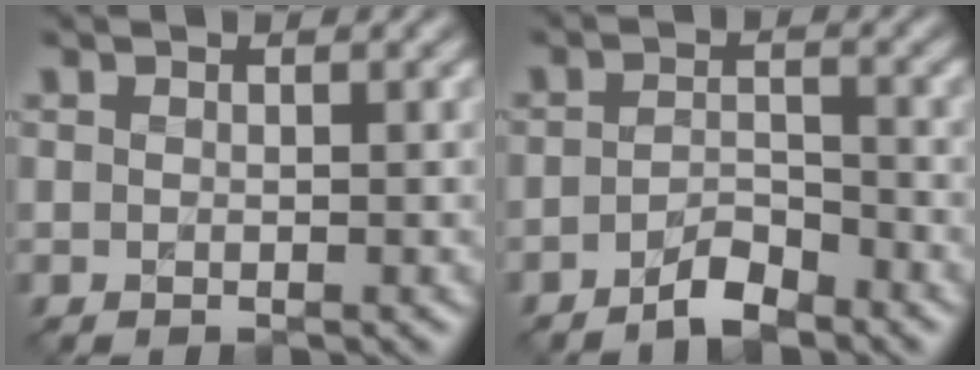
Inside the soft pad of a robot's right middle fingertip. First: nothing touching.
{"total": 2.7, "force": [-2.1, 0.8, 1.5], "torque": [-0.026, 0.008, -0.042]}